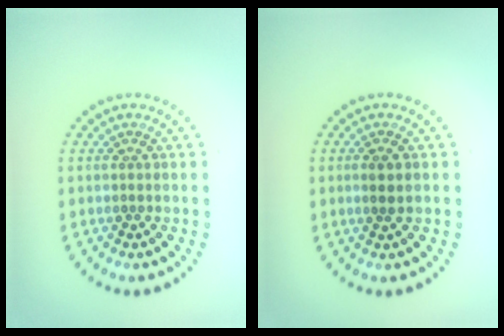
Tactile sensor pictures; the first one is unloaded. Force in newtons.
{"total": 1.4, "press": 1.3, "slide": 0.6}